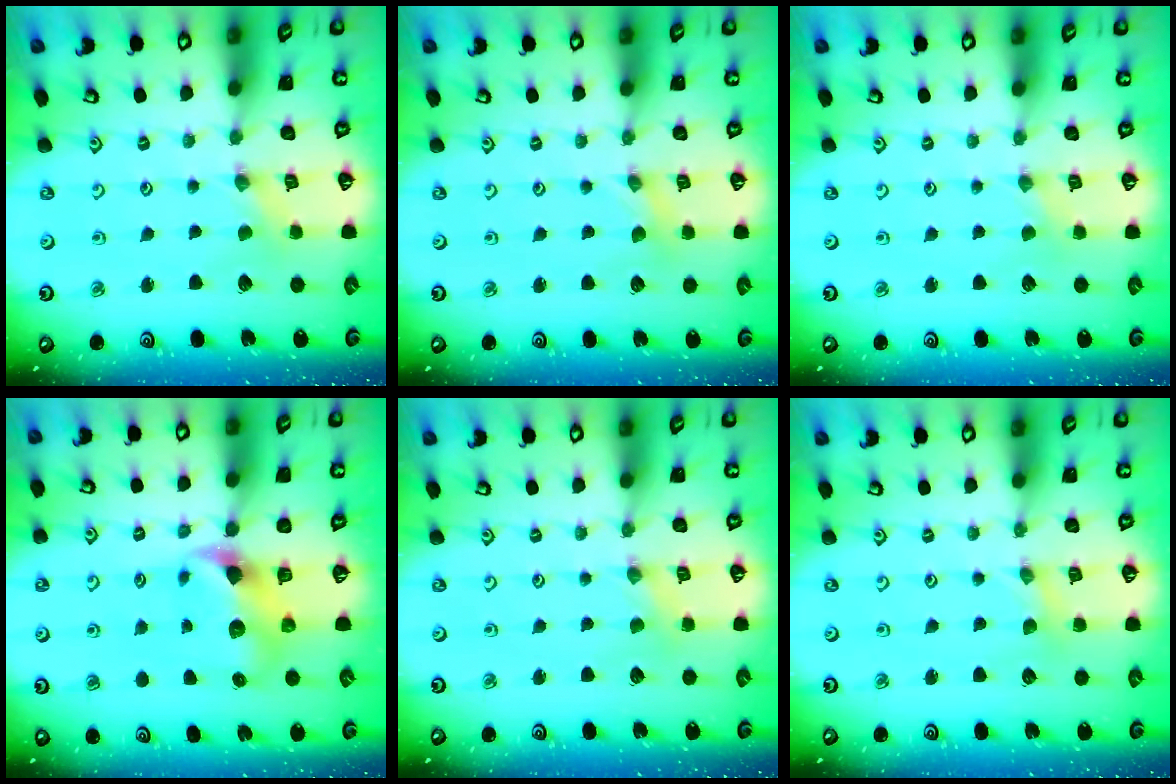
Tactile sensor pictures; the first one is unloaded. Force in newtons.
{"total": 0.7, "press": 0.7, "slide": 0.2}
{"total": 0.0}
{"total": 7.7, "press": 7.7, "slide": 1.0}
{"total": 0.9, "press": 0.9, "slide": 0.1}
{"total": 1.4, "press": 1.4, "slide": 0.3}